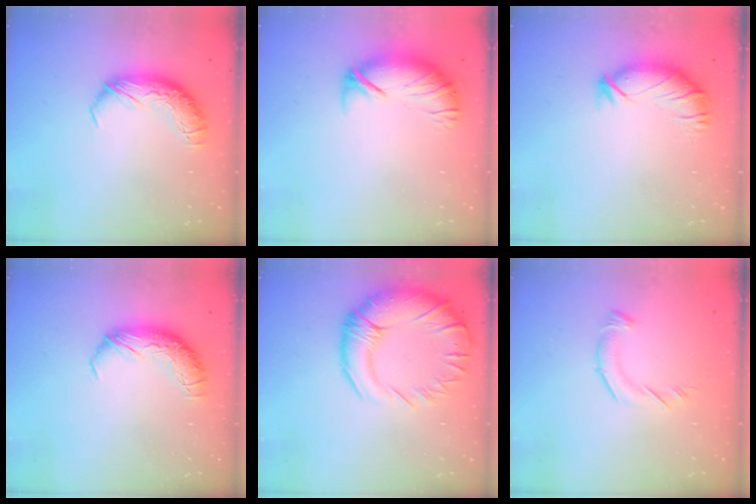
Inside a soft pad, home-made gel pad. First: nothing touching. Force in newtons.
{"total": 4.3, "press": 3.7, "slide": 2.1}
{"total": 3.0, "press": 2.5, "slide": 1.7}
{"total": 0.0}
{"total": 9.1, "press": 7.5, "slide": 5.2}
{"total": 4.5, "press": 4.5, "slide": 0.6}